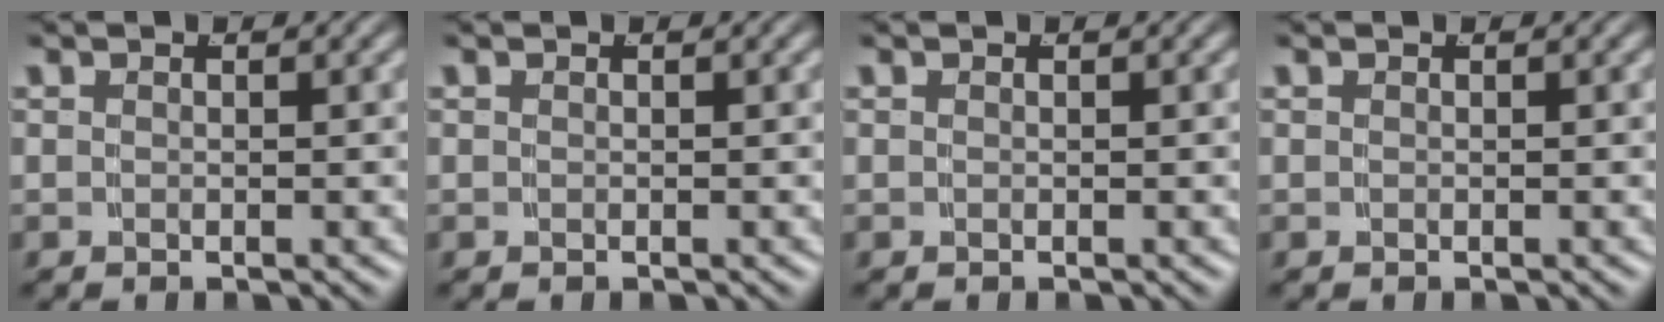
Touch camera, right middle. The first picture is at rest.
{"total": 0.0}
{"total": 0.0}
{"total": 0.0}